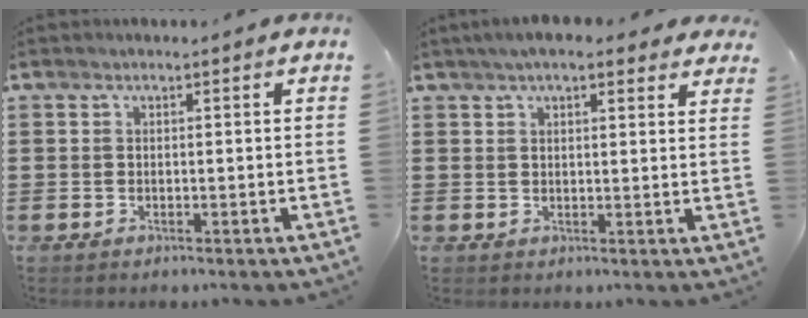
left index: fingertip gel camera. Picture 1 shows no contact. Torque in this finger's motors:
{"motor_torque": [2.14, 0.00, 0.08, -0.18]}